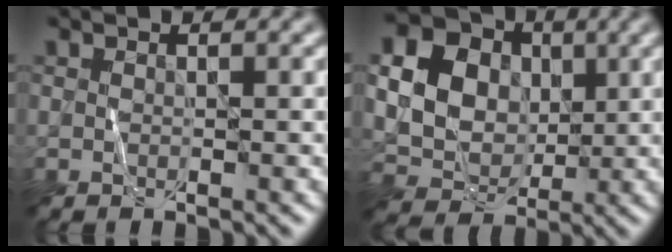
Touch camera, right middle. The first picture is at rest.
{"total": 19.1, "force": [4.3, 17.0, 7.5], "torque": [-0.202, 0.035, 0.049]}